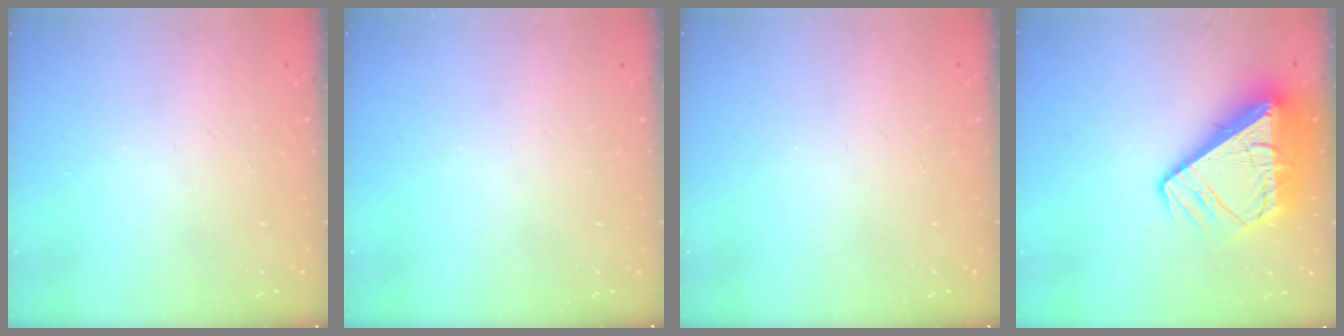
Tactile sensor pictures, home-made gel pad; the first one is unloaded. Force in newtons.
{"total": 0.0}
{"total": 0.0}
{"total": 16.5, "press": 16.4, "slide": 2.2}